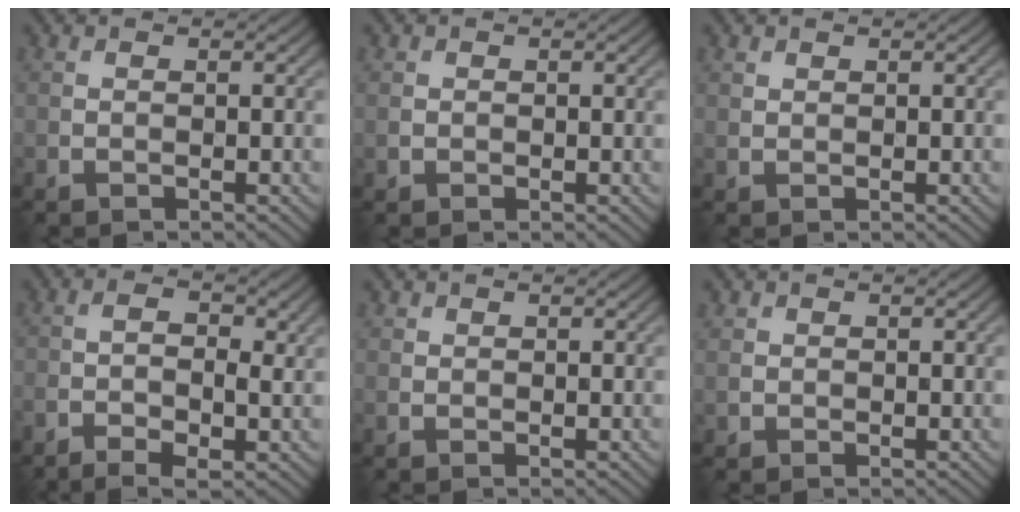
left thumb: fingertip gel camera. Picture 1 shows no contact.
{"total": 1.0, "force": [0.1, 1.0, 0.3], "torque": [-0.005, -0.004, 0.001]}
{"total": 0.8, "force": [0.6, 0.4, 0.2], "torque": [-0.006, -0.003, 0.016]}
{"total": 5.6, "force": [-2.1, 2.1, 4.7], "torque": [-0.089, -0.004, -0.037]}
{"total": 0.8, "force": [0.5, 0.6, 0.1], "torque": [0.001, -0.002, 0.009]}
{"total": 1.4, "force": [0.4, 1.3, 0.3], "torque": [-0.007, -0.004, 0.008]}